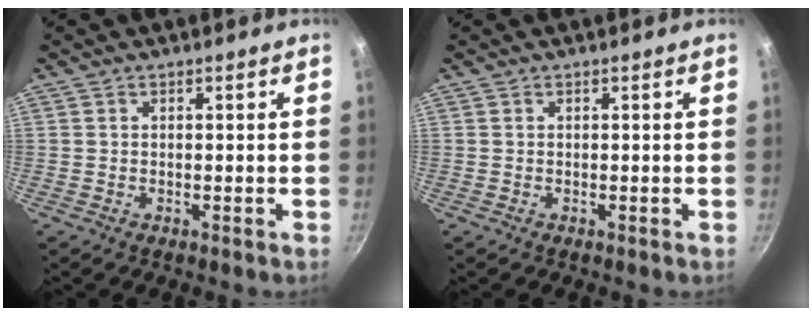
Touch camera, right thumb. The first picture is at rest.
{"total": 0.0}